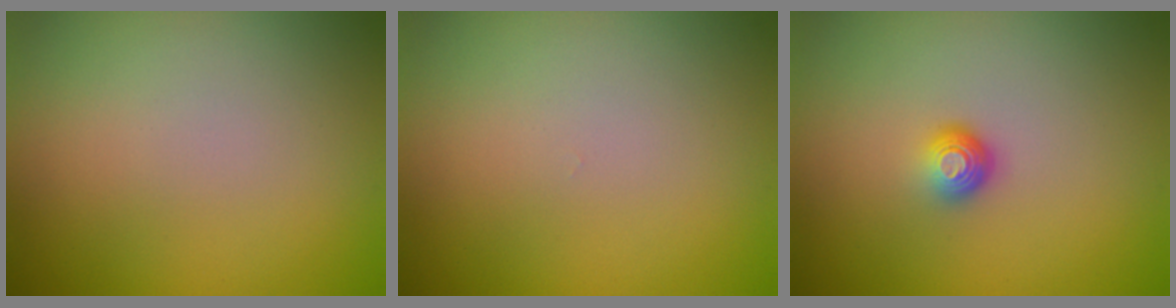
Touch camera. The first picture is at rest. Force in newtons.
{"total": 0.0}
{"total": 1.6, "press": 1.1, "slide": 1.2}